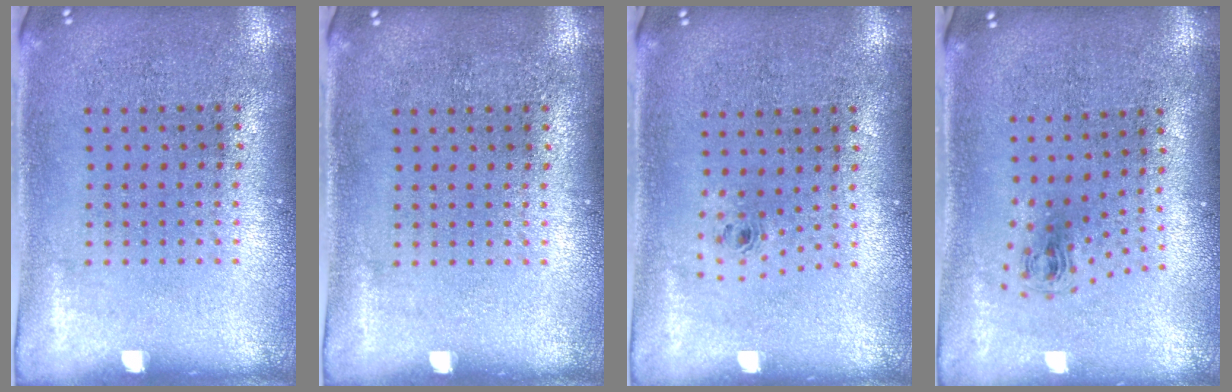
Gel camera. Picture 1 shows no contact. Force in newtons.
{"total": 0.0}
{"total": 0.7, "press": 0.3, "slide": 0.6}
{"total": 0.8, "press": 0.4, "slide": 0.7}